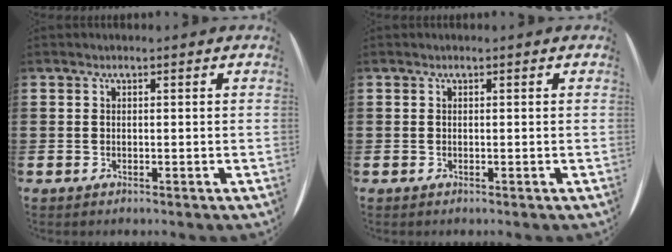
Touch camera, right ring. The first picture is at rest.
{"total": 0.0}